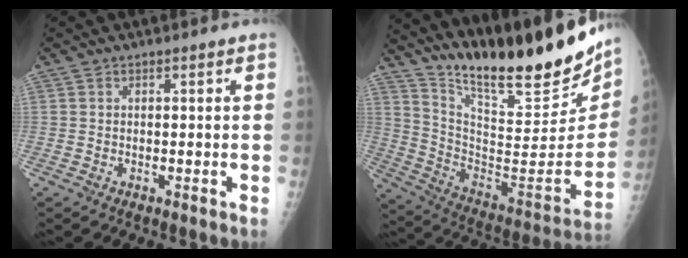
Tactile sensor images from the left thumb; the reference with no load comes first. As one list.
[{"total": 29.4, "force": [22.5, 6.3, 17.9], "torque": [-0.255, -0.121, 0.347]}]